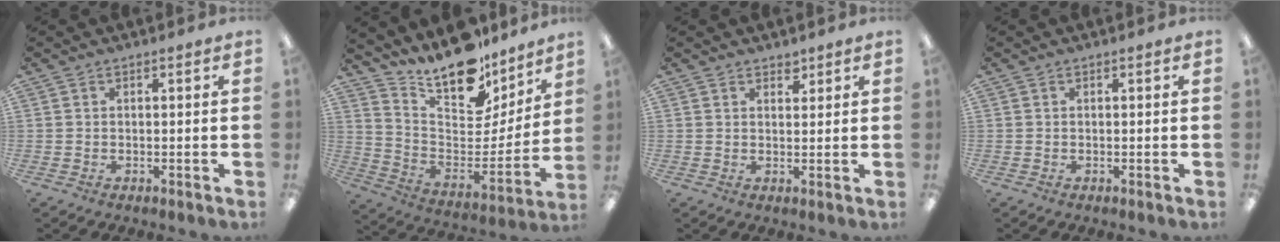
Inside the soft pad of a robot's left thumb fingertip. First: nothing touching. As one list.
[{"total": 18.3, "force": [15.6, 7.0, 6.6], "torque": [-0.106, -0.127, 0.273]}, {"total": 2.2, "force": [1.9, 1.0, 0.5], "torque": [0.005, -0.011, 0.033]}, {"total": 0.0}]